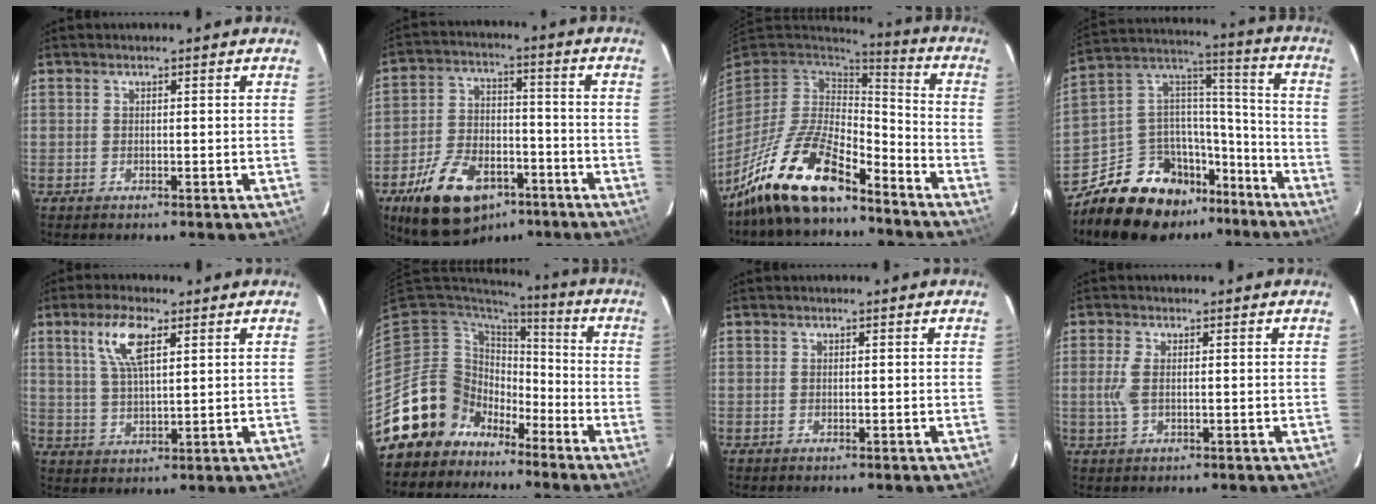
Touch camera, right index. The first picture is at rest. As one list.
[{"total": 18.1, "force": [-10.8, 10.1, 10.3], "torque": [-0.216, 0.001, -0.172]}, {"total": 18.0, "force": [-13.0, 5.9, 10.9], "torque": [-0.230, -0.018, -0.240]}, {"total": 18.7, "force": [-13.6, 10.3, 7.6], "torque": [-0.162, 0.064, -0.205]}, {"total": 7.7, "force": [3.6, 2.4, 6.3], "torque": [-0.126, 0.009, 0.071]}, {"total": 13.9, "force": [-9.2, 10.3, 1.1], "torque": [-0.052, 0.035, -0.157]}, {"total": 0.0}, {"total": 3.3, "force": [0.0, 1.3, 3.1], "torque": [-0.070, 0.000, 0.001]}]